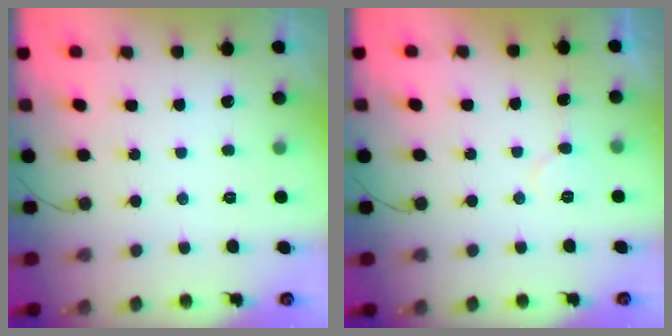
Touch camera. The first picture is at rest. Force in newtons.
{"total": 5.2, "press": 5.1, "slide": 0.5}